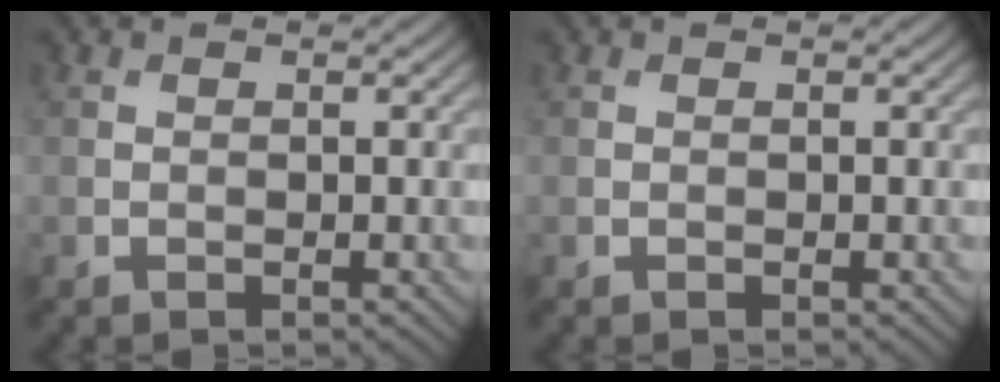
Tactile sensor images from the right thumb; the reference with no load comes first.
{"total": 0.0}